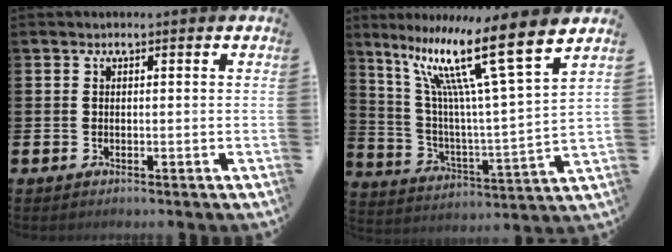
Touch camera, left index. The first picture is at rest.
{"total": 14.9, "force": [10.1, 1.3, 10.9], "torque": [-0.232, -0.058, 0.156]}